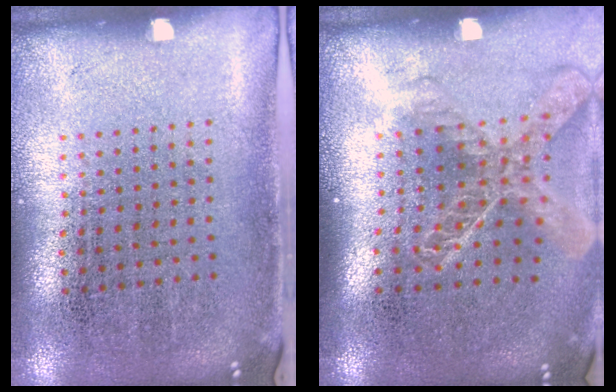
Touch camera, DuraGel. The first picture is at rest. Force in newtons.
{"total": 2.0, "press": 1.5, "slide": 1.3}